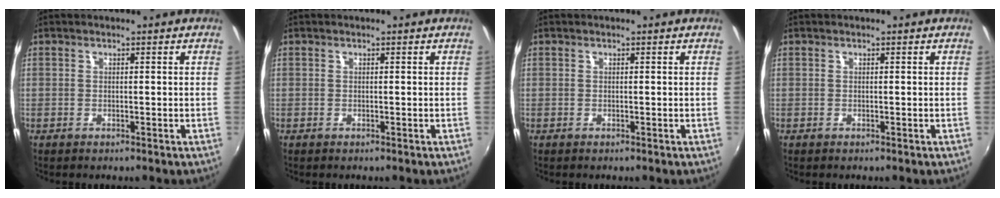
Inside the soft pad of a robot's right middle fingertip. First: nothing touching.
{"total": 0.0}
{"total": 0.0}
{"total": 0.0}